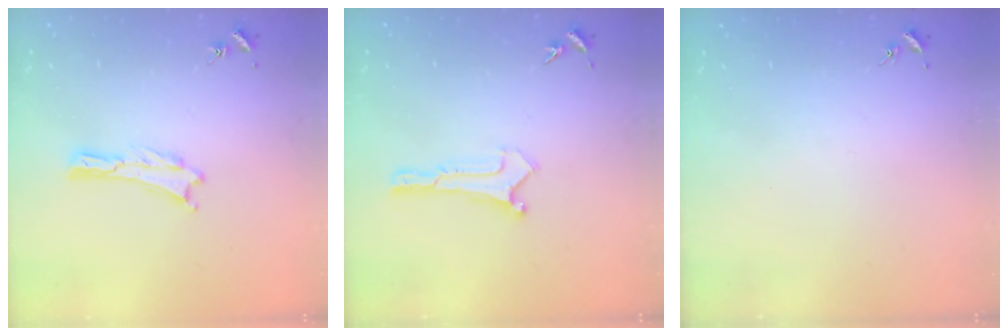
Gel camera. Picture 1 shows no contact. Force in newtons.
{"total": 0.0}
{"total": 0.0}